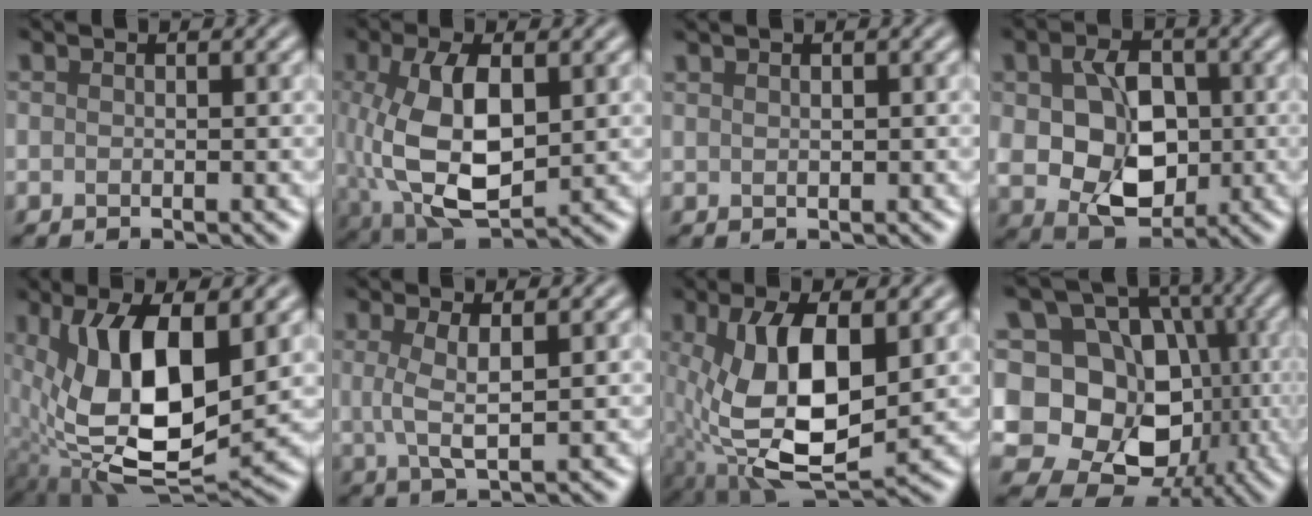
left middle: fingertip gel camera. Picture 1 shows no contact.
{"total": 9.5, "force": [0.6, 4.9, 8.1], "torque": [-0.175, -0.010, 0.027]}
{"total": 0.0}
{"total": 8.7, "force": [-0.3, 6.0, 6.3], "torque": [-0.118, -0.011, 0.002]}
{"total": 12.1, "force": [2.4, 5.6, 10.5], "torque": [-0.190, -0.006, 0.048]}
{"total": 2.8, "force": [0.7, 0.5, 2.6], "torque": [-0.061, -0.002, 0.018]}
{"total": 9.8, "force": [0.8, 4.2, 8.8], "torque": [-0.172, -0.006, 0.022]}
{"total": 14.6, "force": [-0.2, 11.6, 8.8], "torque": [-0.149, 0.011, -0.002]}